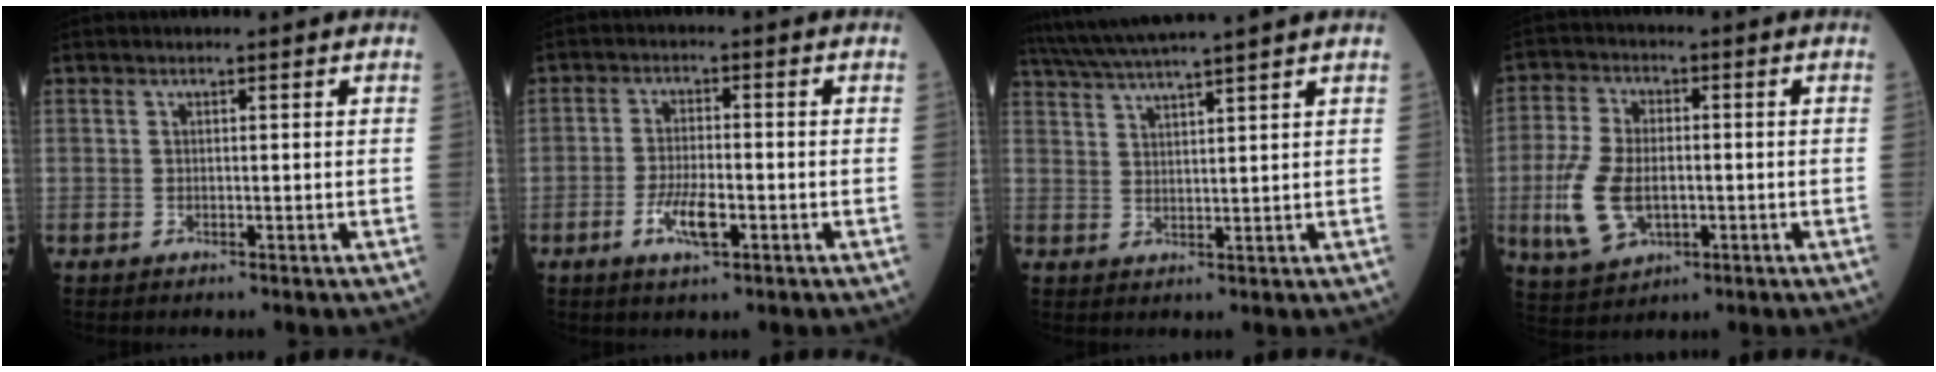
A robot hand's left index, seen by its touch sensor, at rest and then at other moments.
{"total": 4.9, "force": [-2.1, 1.1, 4.3], "torque": [-0.085, -0.003, -0.037]}
{"total": 10.5, "force": [9.2, -1.7, 4.9], "torque": [-0.090, 0.023, 0.144]}
{"total": 10.0, "force": [-2.1, 5.8, 7.9], "torque": [-0.185, 0.000, -0.033]}